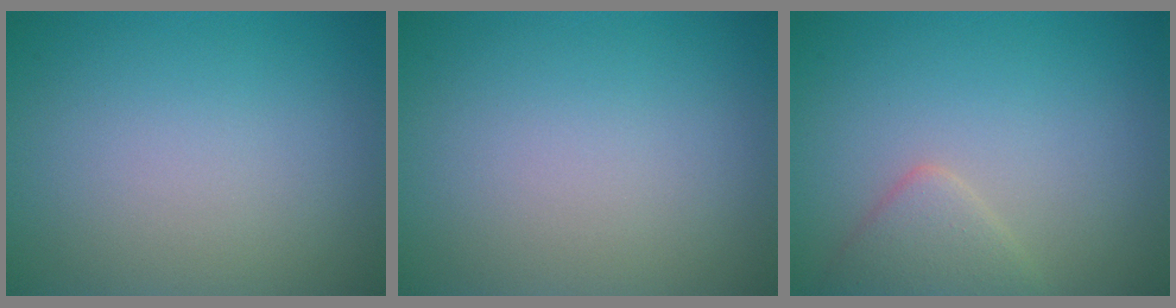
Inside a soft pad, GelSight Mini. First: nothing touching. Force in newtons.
{"total": 0.0}
{"total": 2.2, "press": 2.2, "slide": 0.1}